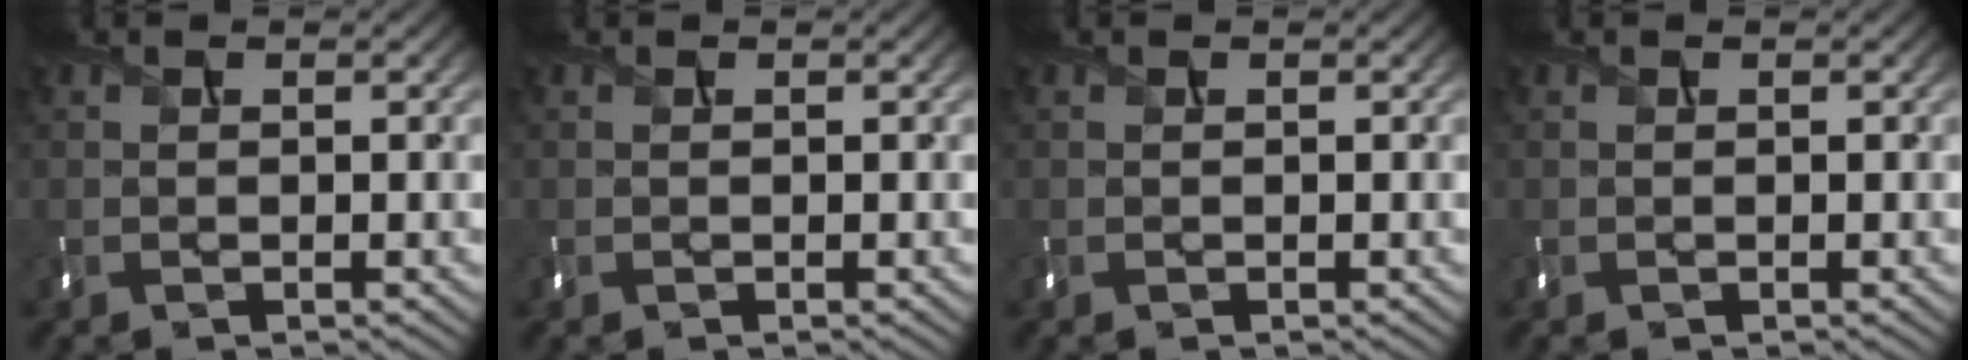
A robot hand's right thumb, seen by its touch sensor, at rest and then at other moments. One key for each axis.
{"total": 0.0}
{"total": 0.0}
{"total": 0.0}